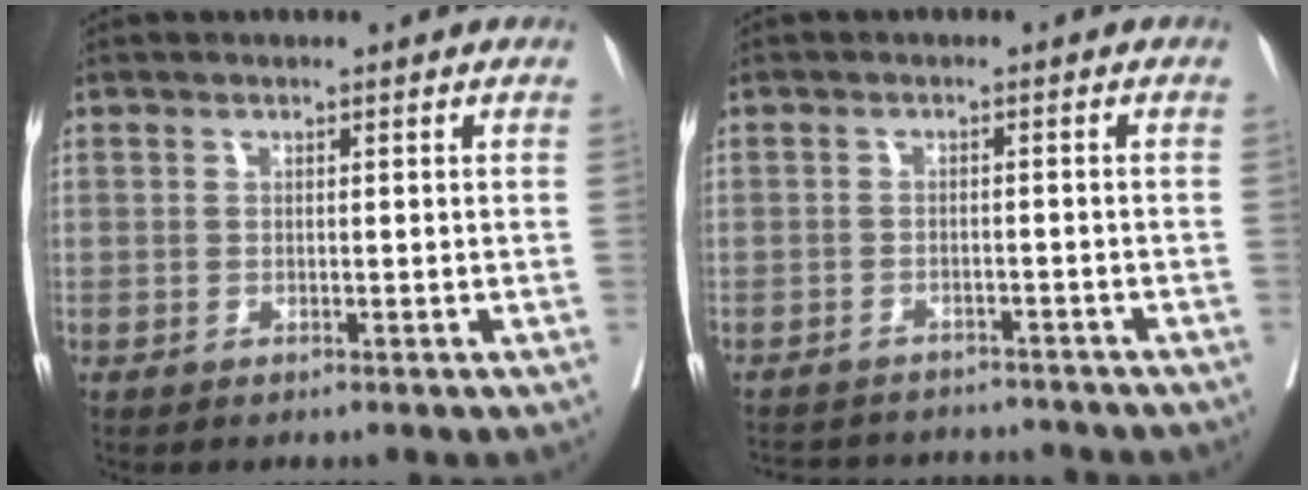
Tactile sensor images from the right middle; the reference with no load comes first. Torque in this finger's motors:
{"motor_torque": [0.07, -0.26, 0.02, 0.01]}